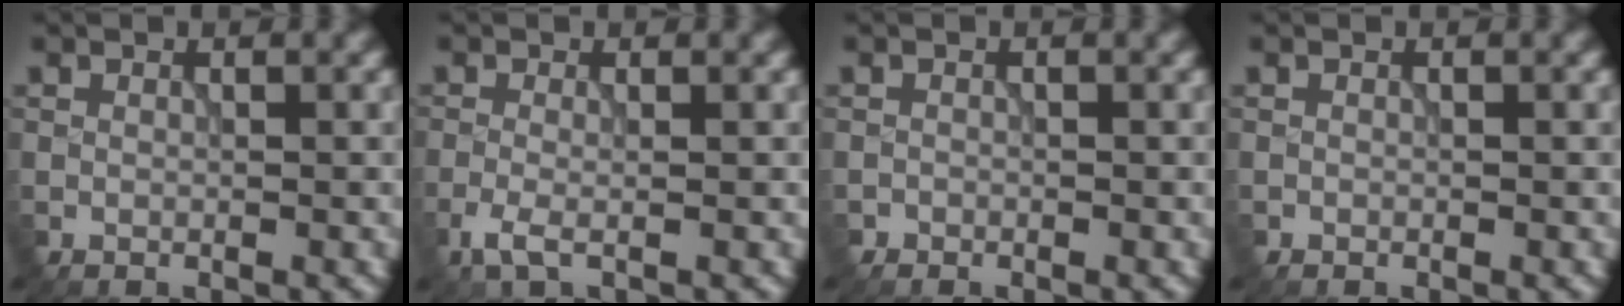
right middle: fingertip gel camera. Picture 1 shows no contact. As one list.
[{"total": 1.9, "force": [-1.0, 0.5, 1.5], "torque": [-0.038, -0.006, -0.023]}, {"total": 0.5, "force": [-0.4, 0.3, -0.3], "torque": [0.008, -0.003, -0.008]}, {"total": 0.0}]